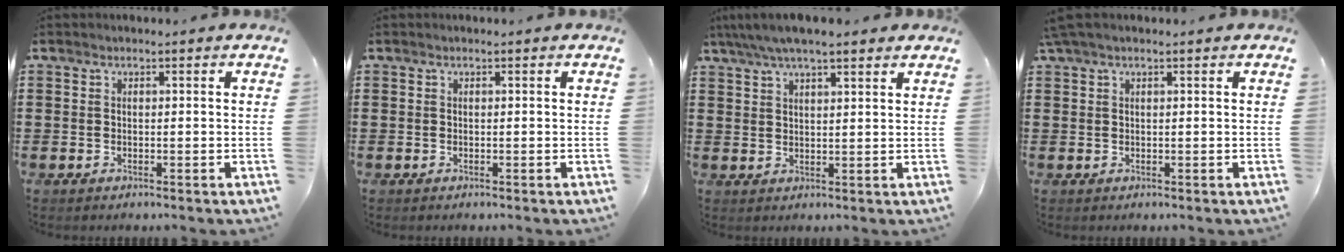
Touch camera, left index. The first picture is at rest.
{"total": 0.0}
{"total": 4.9, "force": [3.9, 0.9, 2.8], "torque": [-0.063, 0.000, 0.071]}
{"total": 1.0, "force": [0.5, 0.0, 0.9], "torque": [-0.018, 0.000, 0.011]}